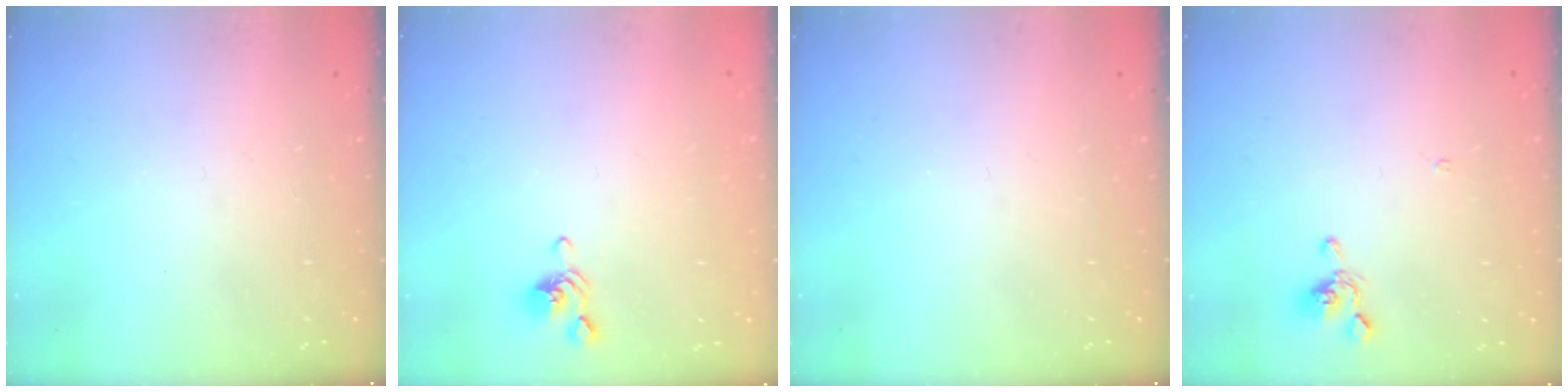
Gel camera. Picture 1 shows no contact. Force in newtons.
{"total": 2.6, "press": 2.5, "slide": 0.5}
{"total": 0.0}
{"total": 0.8, "press": 0.5, "slide": 0.7}